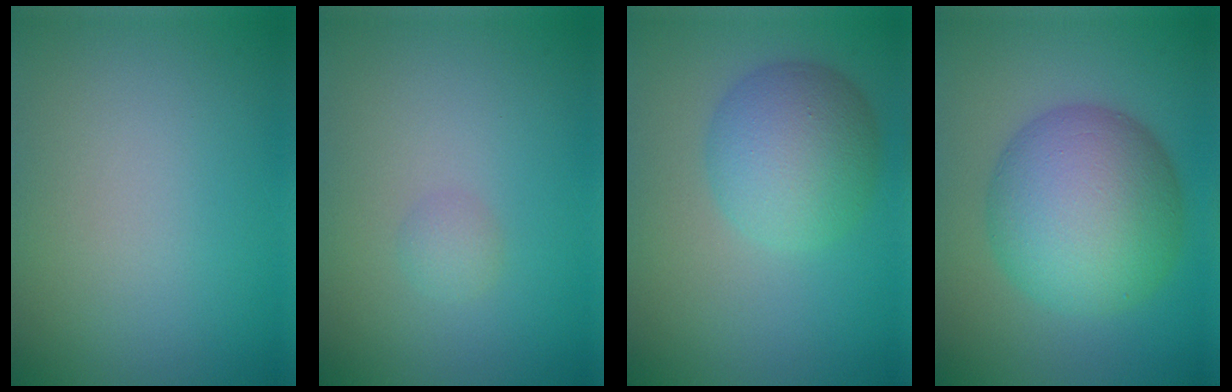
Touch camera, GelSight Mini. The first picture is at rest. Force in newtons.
{"total": 1.0, "press": 1.0, "slide": 0.1}
{"total": 6.1, "press": 6.1, "slide": 0.1}
{"total": 10.1, "press": 10.1, "slide": 0.3}